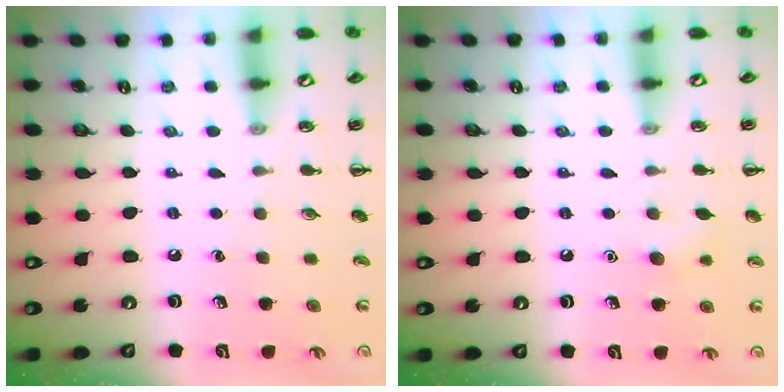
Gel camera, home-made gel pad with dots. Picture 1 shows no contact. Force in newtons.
{"total": 5.8, "press": 5.6, "slide": 1.6}